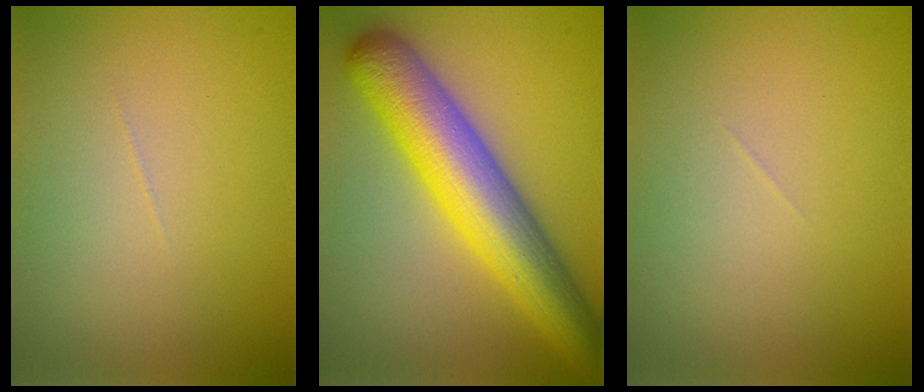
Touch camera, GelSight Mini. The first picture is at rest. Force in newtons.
{"total": 10.1, "press": 10.1, "slide": 0.2}
{"total": 0.0}